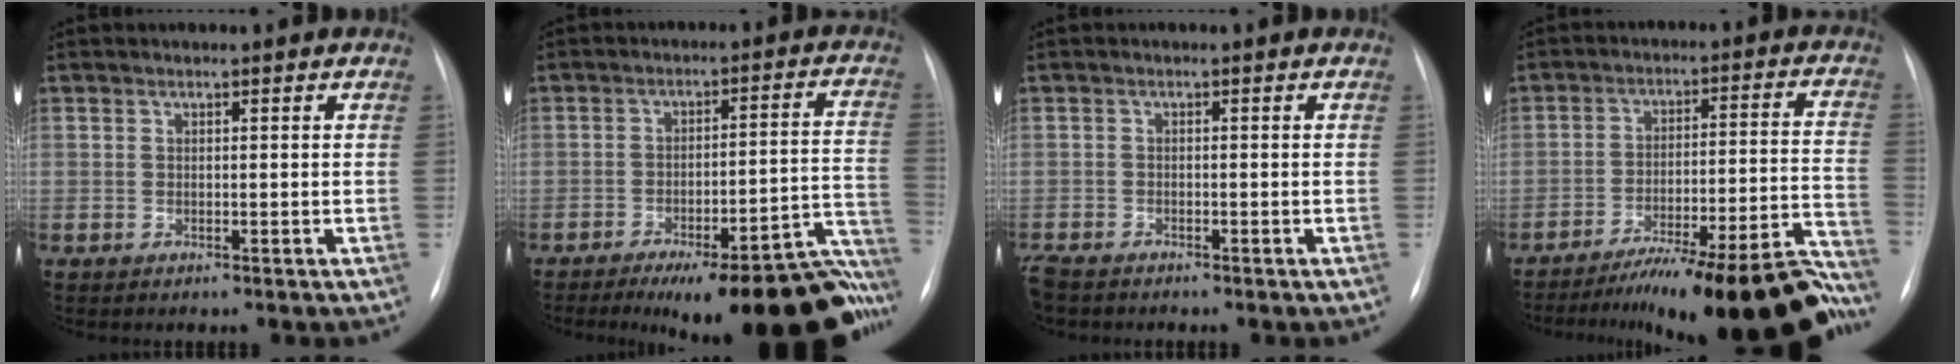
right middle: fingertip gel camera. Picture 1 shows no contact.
{"total": 22.9, "force": [-17.5, 4.0, 14.2], "torque": [-0.079, 0.018, -0.231]}
{"total": 3.7, "force": [-3.1, 1.4, 1.5], "torque": [-0.030, -0.008, -0.053]}
{"total": 25.0, "force": [-21.5, 1.6, 12.5], "torque": [-0.082, 0.008, -0.301]}